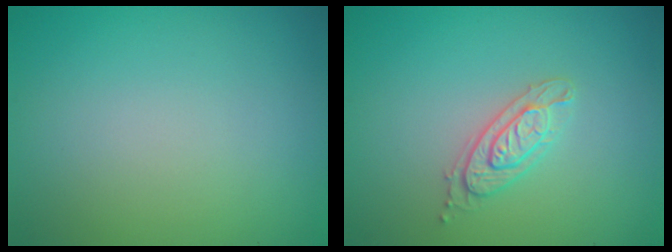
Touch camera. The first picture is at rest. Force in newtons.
{"total": 2.3, "press": 2.2, "slide": 0.5}